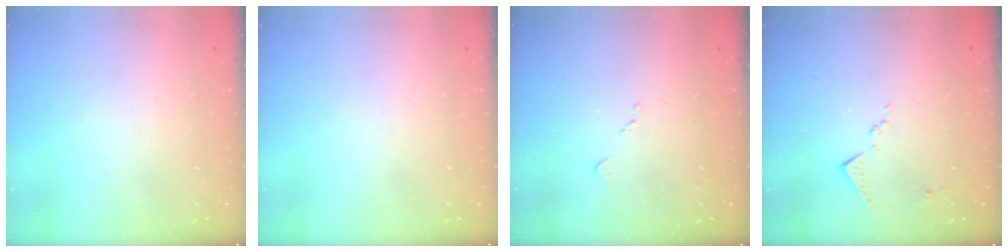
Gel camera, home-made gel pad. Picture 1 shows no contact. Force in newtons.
{"total": 0.0}
{"total": 6.1, "press": 6.0, "slide": 0.8}
{"total": 6.9, "press": 6.8, "slide": 0.8}